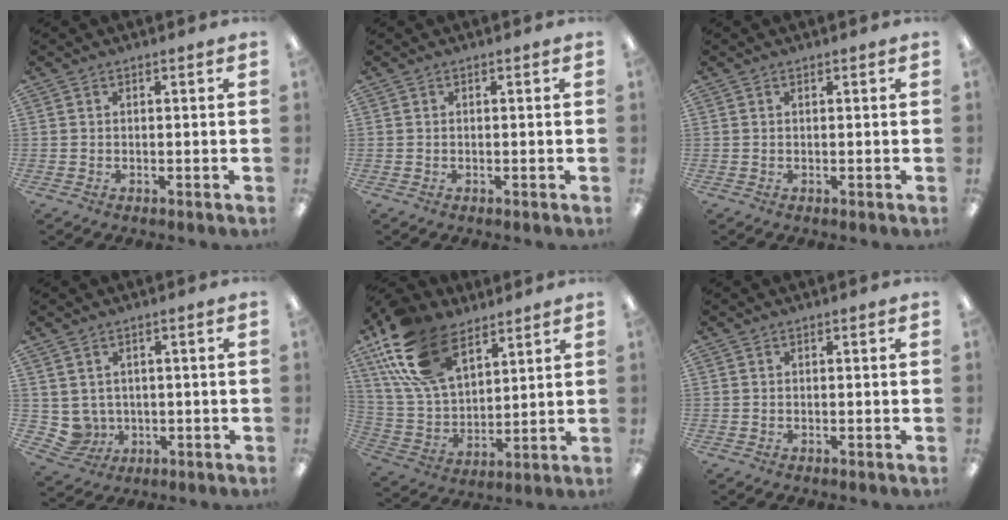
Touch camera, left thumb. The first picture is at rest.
{"total": 0.0}
{"total": 0.0}
{"total": 4.5, "force": [1.5, 4.1, 0.6], "torque": [-0.034, -0.004, 0.033]}
{"total": 21.4, "force": [12.3, 11.8, 12.9], "torque": [-0.285, -0.035, 0.228]}
{"total": 0.0}